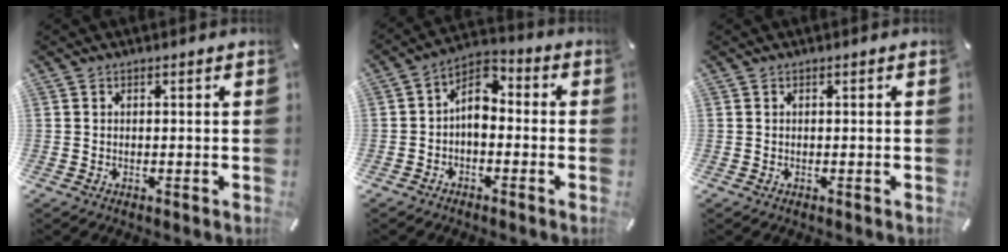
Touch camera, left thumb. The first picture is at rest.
{"total": 6.7, "force": [-0.6, 4.6, 4.9], "torque": [-0.097, 0.003, -0.017]}
{"total": 0.0}